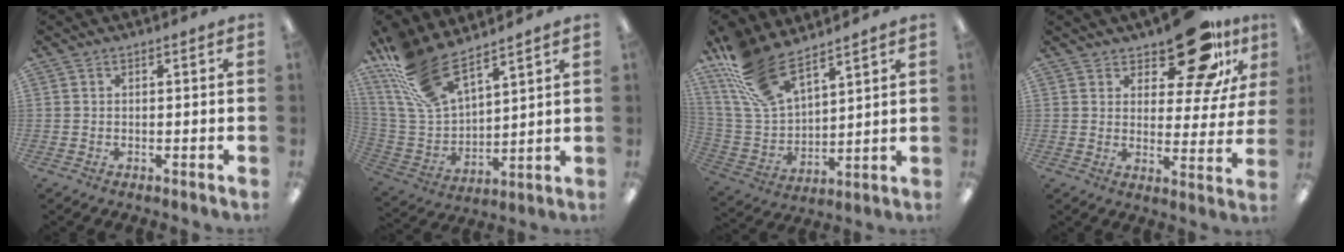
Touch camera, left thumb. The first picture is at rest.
{"total": 16.7, "force": [12.6, 6.4, 8.9], "torque": [-0.223, -0.061, 0.233]}
{"total": 16.7, "force": [12.4, 6.9, 9.0], "torque": [-0.221, -0.054, 0.230]}
{"total": 16.4, "force": [11.6, 6.5, 9.5], "torque": [-0.132, -0.069, 0.196]}